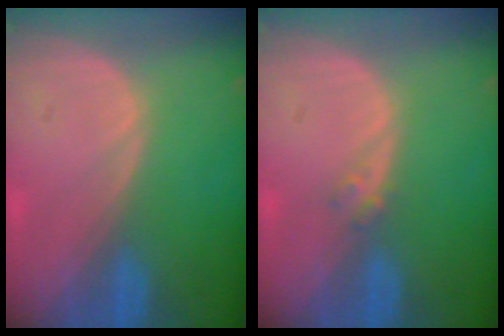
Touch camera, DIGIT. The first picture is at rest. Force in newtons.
{"total": 1.4, "press": 1.2, "slide": 0.7}